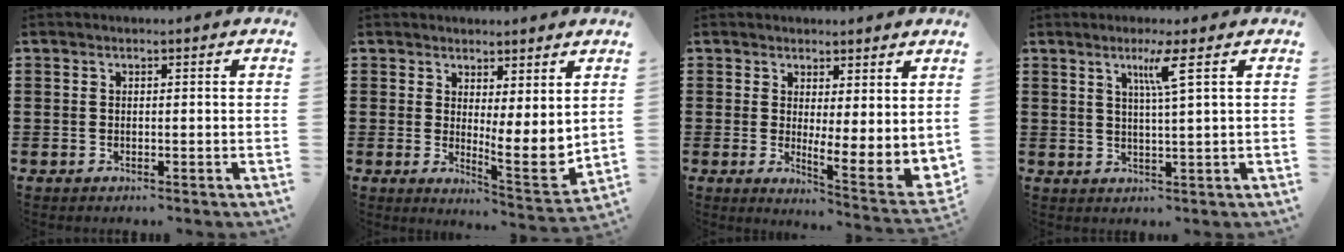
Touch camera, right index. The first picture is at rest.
{"total": 5.3, "force": [3.0, 1.6, 4.0], "torque": [-0.059, -0.034, 0.055]}
{"total": 2.6, "force": [1.4, 0.5, 2.2], "torque": [-0.046, -0.027, 0.022]}
{"total": 4.5, "force": [2.1, -0.7, 3.9], "torque": [-0.073, -0.008, 0.029]}